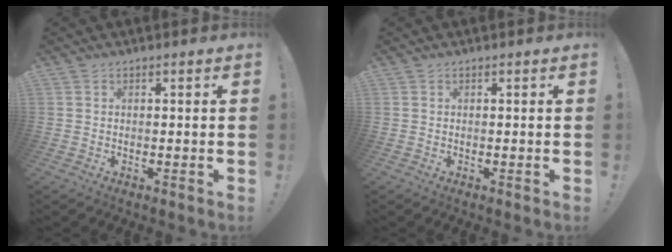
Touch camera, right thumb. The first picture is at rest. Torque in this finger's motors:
{"motor_torque": [0.00, 0.00, 0.00, 0.00, 0.02]}